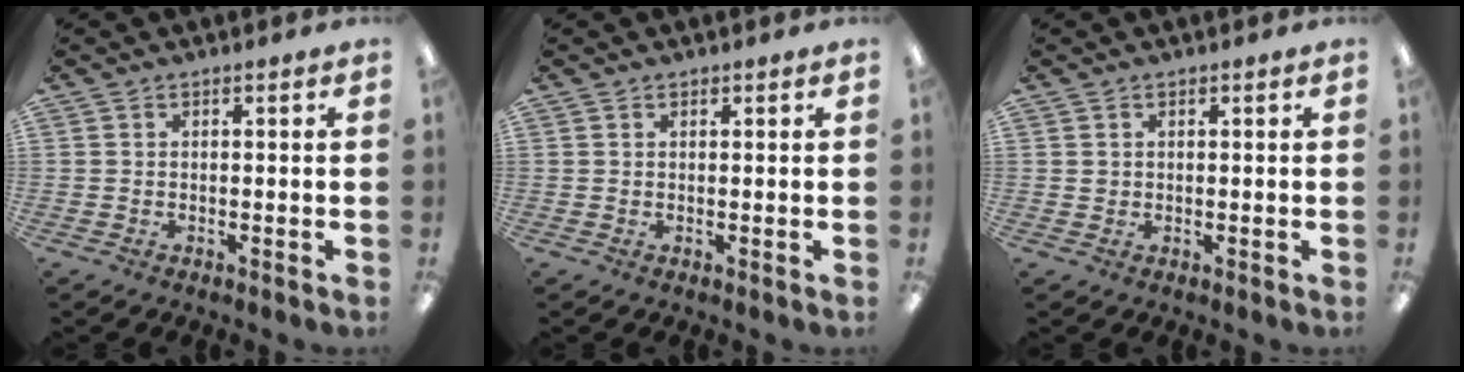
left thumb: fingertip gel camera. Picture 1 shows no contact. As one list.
[{"total": 0.6, "force": [0.5, 0.3, 0.1], "torque": [-0.002, 0.001, 0.009]}, {"total": 0.9, "force": [0.4, 0.8, 0.1], "torque": [-0.004, 0.003, 0.008]}]